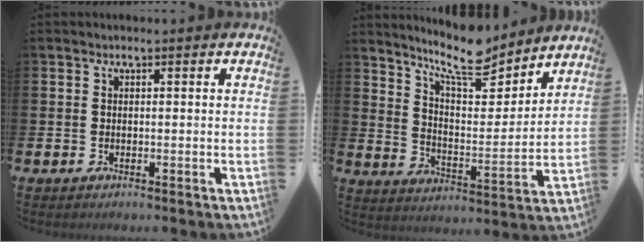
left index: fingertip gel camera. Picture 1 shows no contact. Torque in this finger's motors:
{"motor_torque": [1.08, -1.06, 0.62, 0.21]}